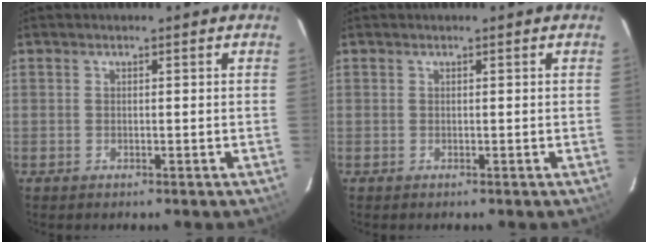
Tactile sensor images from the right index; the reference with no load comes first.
{"total": 0.0}